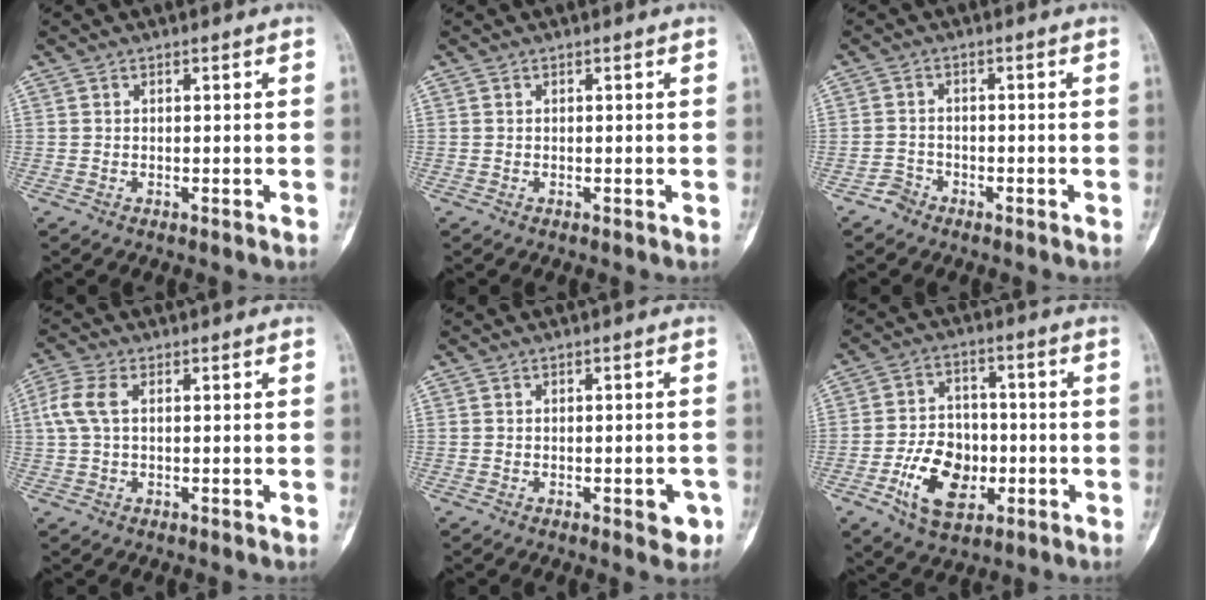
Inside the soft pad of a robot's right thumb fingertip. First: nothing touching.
{"total": 0.0}
{"total": 2.2, "force": [-1.7, 1.4, 0.0], "torque": [0.001, 0.010, -0.036]}
{"total": 5.2, "force": [0.9, 2.9, 4.3], "torque": [-0.120, 0.015, 0.014]}
{"total": 3.7, "force": [-1.5, 1.6, 3.0], "torque": [-0.022, 0.008, -0.013]}
{"total": 11.9, "force": [-3.8, 8.2, 7.8], "torque": [-0.111, 0.019, -0.063]}